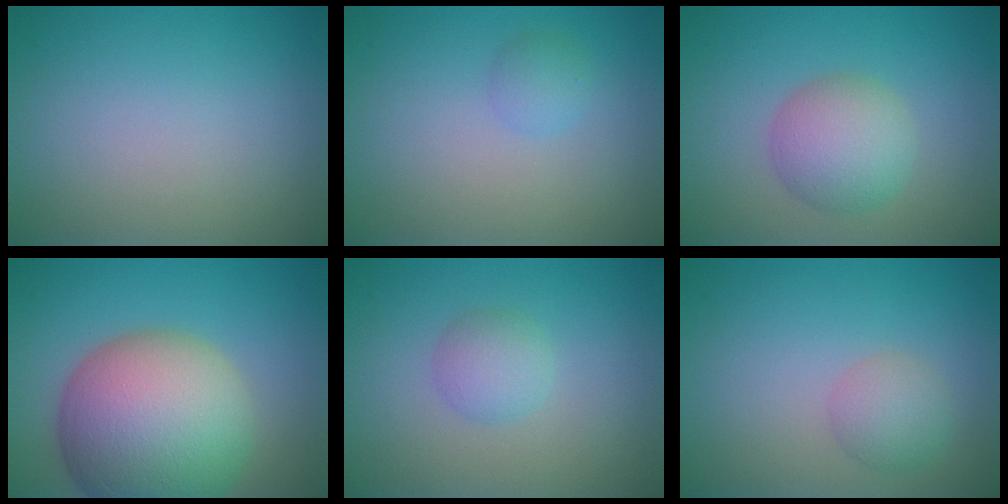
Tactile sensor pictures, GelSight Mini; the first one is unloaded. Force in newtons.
{"total": 1.2, "press": 1.2, "slide": 0.1}
{"total": 4.4, "press": 4.4, "slide": 0.1}
{"total": 14.3, "press": 14.3, "slide": 0.9}
{"total": 2.2, "press": 2.2, "slide": 0.1}
{"total": 2.3, "press": 2.3, "slide": 0.1}